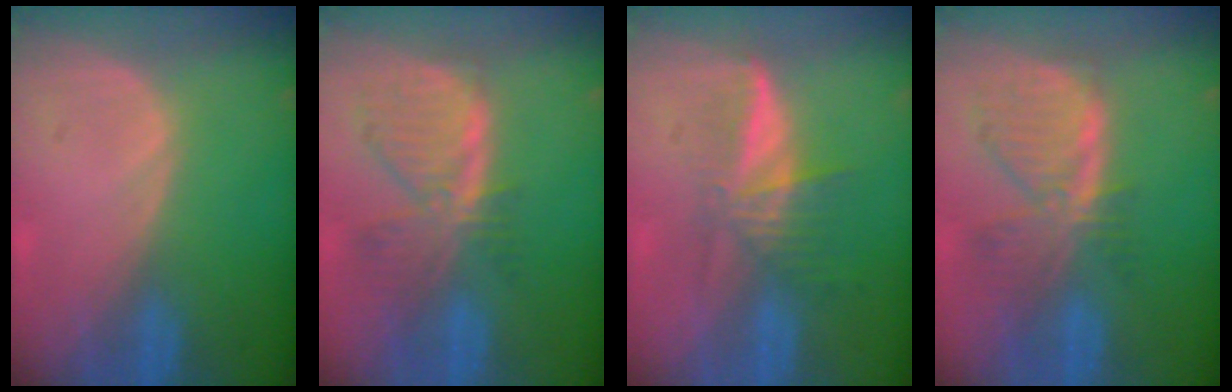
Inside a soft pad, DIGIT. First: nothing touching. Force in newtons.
{"total": 8.0, "press": 7.1, "slide": 3.9}
{"total": 5.9, "press": 5.5, "slide": 2.3}
{"total": 8.0, "press": 7.1, "slide": 3.9}